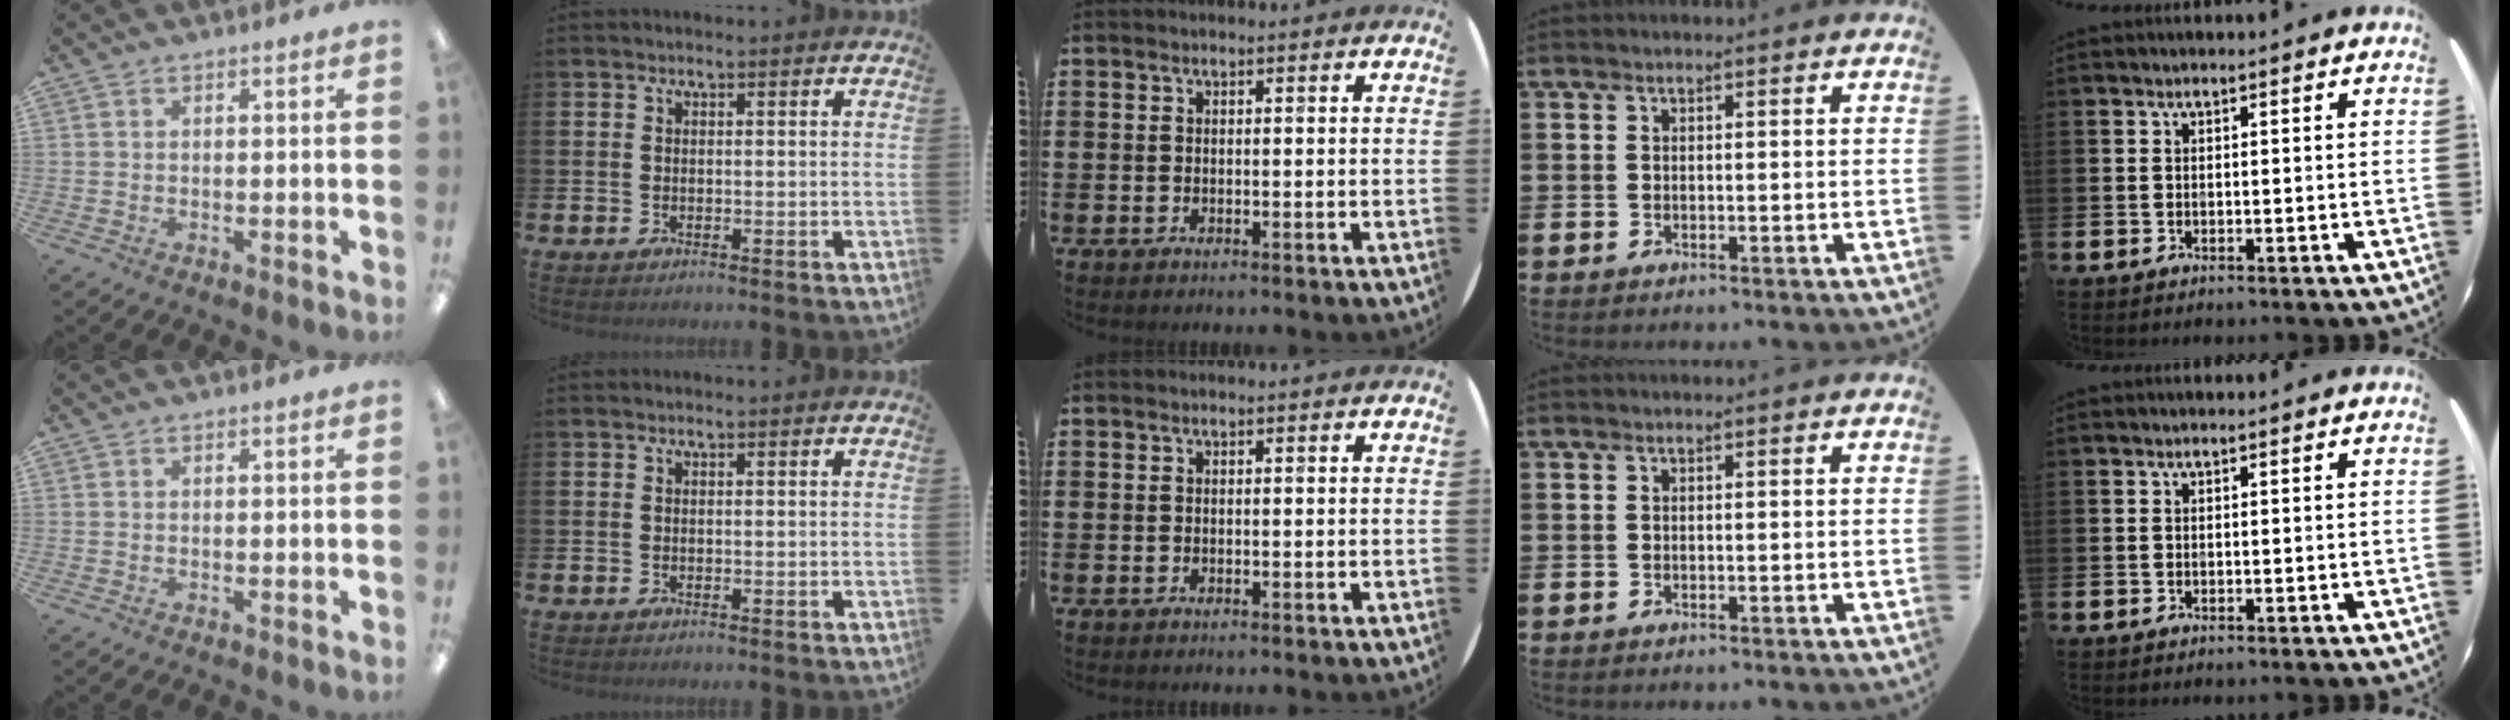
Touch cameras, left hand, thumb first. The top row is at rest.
{}